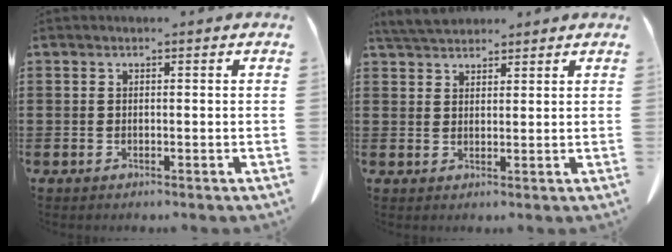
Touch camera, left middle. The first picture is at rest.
{"total": 3.9, "force": [3.6, 0.9, 1.1], "torque": [-0.032, -0.003, 0.070]}